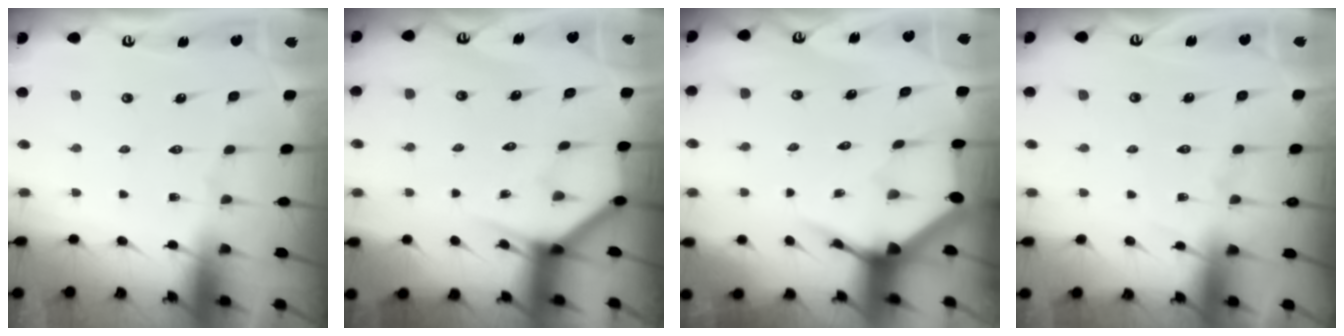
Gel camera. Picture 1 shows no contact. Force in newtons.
{"total": 3.8, "press": 3.7, "slide": 0.3}
{"total": 3.7, "press": 3.7, "slide": 0.5}
{"total": 4.9, "press": 4.9, "slide": 0.6}